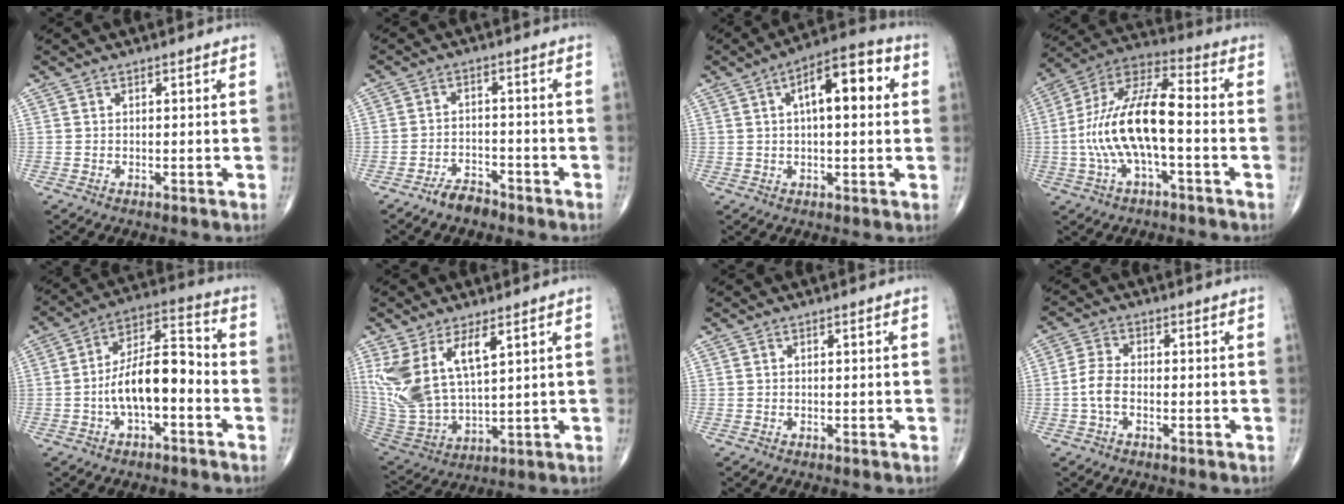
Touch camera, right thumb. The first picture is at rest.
{"total": 3.9, "force": [-3.3, 1.6, 1.3], "torque": [-0.018, 0.019, -0.058]}
{"total": 12.2, "force": [3.0, 4.9, 10.8], "torque": [-0.144, 0.023, 0.036]}
{"total": 16.3, "force": [-2.5, 5.9, 14.9], "torque": [-0.301, 0.046, -0.050]}
{"total": 12.4, "force": [-3.1, 5.5, 10.7], "torque": [-0.179, 0.047, -0.061]}
{"total": 14.3, "force": [6.1, 6.2, 11.4], "torque": [-0.234, -0.029, 0.139]}
{"total": 0.0}
{"total": 4.2, "force": [-1.1, 2.3, 3.3], "torque": [-0.075, 0.013, -0.027]}